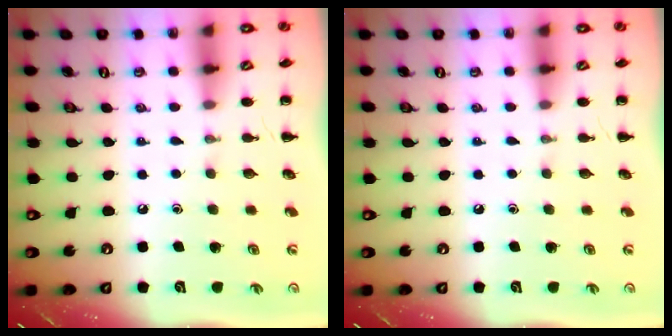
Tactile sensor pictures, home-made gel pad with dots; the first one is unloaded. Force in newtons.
{"total": 0.0}